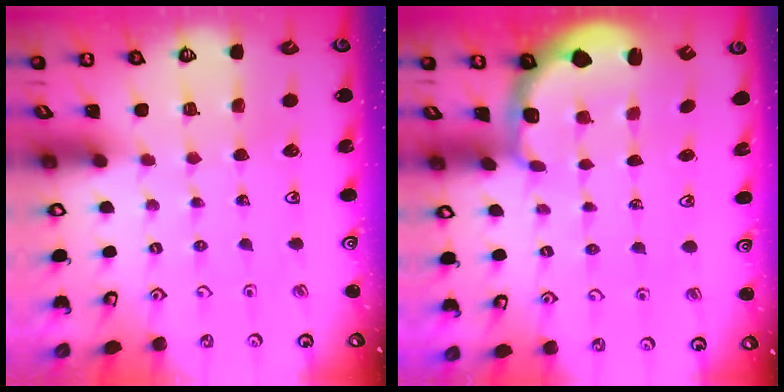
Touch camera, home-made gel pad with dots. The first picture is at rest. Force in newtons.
{"total": 2.4, "press": 1.1, "slide": 2.2}